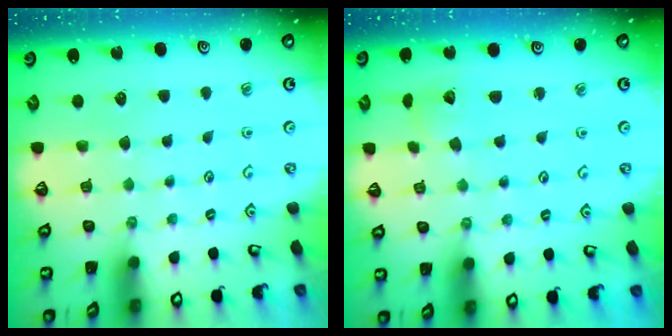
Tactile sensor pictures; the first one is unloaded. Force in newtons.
{"total": 2.3, "press": 2.3, "slide": 0.4}